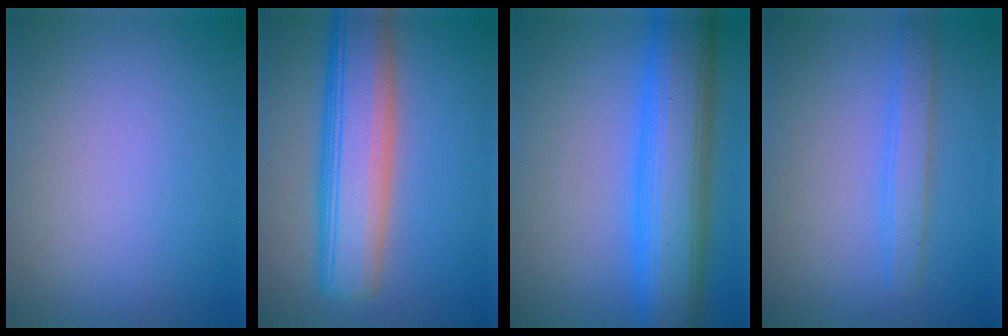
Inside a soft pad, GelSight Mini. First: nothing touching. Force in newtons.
{"total": 9.4, "press": 9.4, "slide": 0.6}
{"total": 10.4, "press": 10.4, "slide": 0.3}
{"total": 2.5, "press": 2.5, "slide": 0.1}